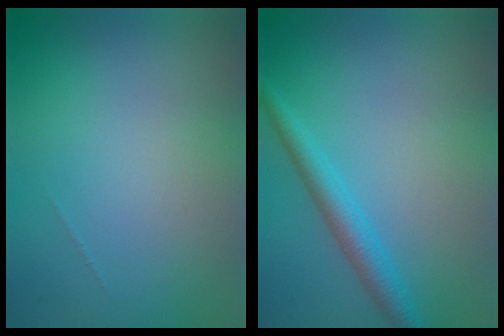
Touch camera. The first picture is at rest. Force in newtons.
{"total": 2.9, "press": 2.9, "slide": 0.1}